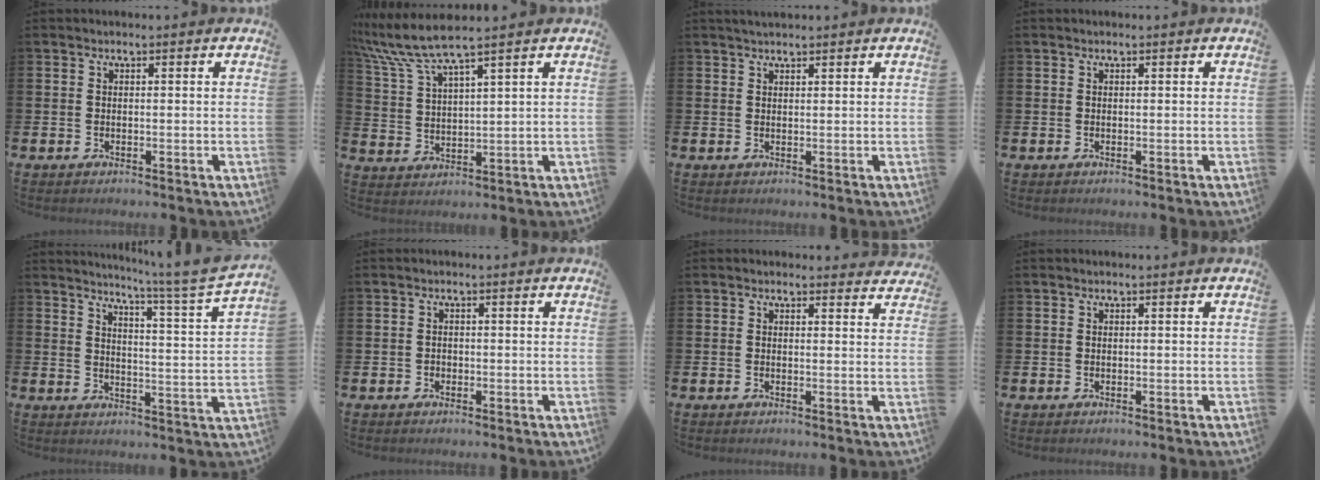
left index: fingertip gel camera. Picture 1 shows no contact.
{"total": 7.2, "force": [6.2, 0.4, 3.5], "torque": [-0.092, -0.022, 0.111]}
{"total": 1.6, "force": [1.5, 0.3, 0.4], "torque": [0.003, -0.001, 0.025]}
{"total": 0.0}
{"total": 4.7, "force": [4.0, -1.3, 2.1], "torque": [-0.042, -0.046, 0.055]}
{"total": 0.8, "force": [-0.3, 0.7, 0.1], "torque": [0.002, 0.003, -0.010]}
{"total": 1.5, "force": [1.4, 0.5, 0.1], "torque": [0.010, -0.006, 0.023]}
{"total": 0.0}